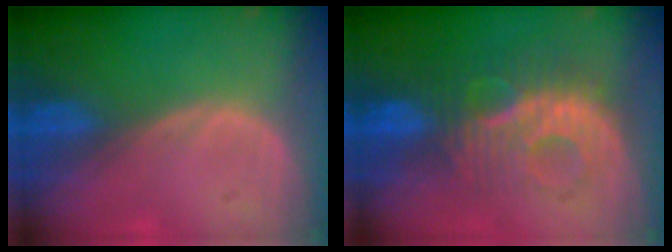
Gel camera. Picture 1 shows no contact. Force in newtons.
{"total": 9.3, "press": 9.0, "slide": 2.2}